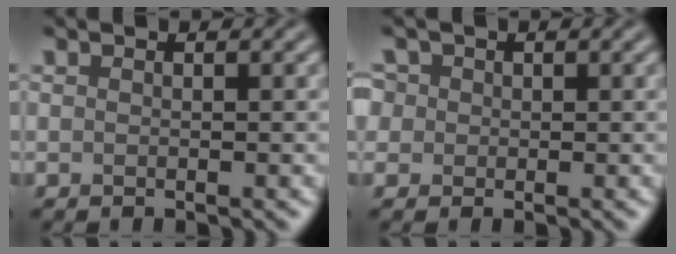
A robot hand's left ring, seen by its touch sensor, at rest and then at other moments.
{"total": 3.8, "force": [1.5, 3.1, 1.6], "torque": [-0.034, 0.022, 0.006]}